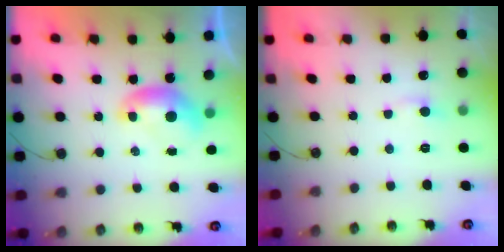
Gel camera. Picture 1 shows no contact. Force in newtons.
{"total": 1.0, "press": 0.9, "slide": 0.4}